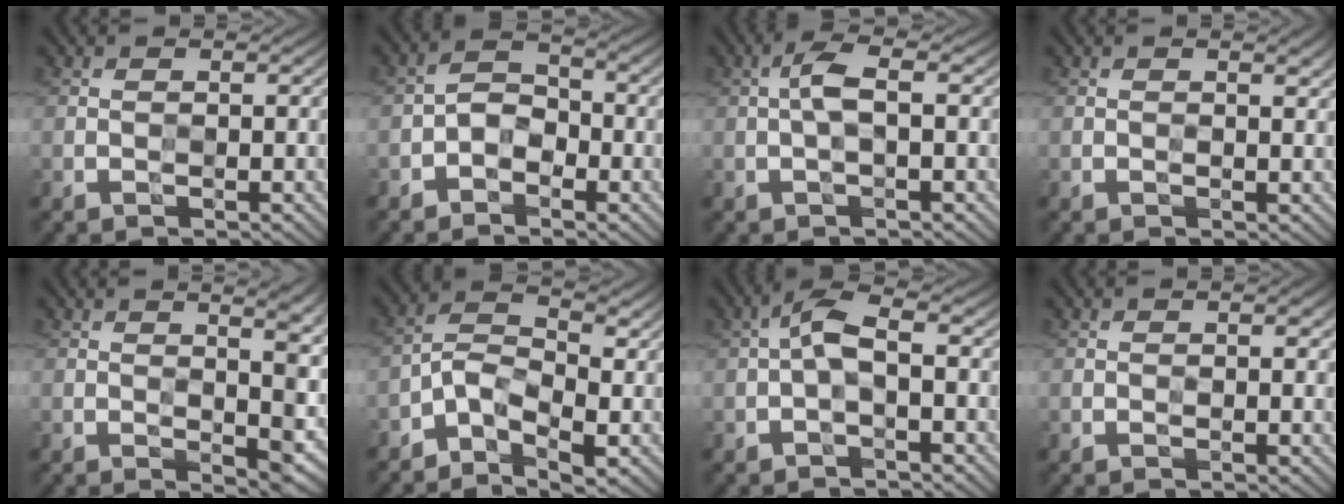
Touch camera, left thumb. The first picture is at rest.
{"total": 3.3, "force": [-1.6, 2.2, 1.9], "torque": [-0.034, 0.010, -0.042]}
{"total": 2.7, "force": [0.2, 0.6, 2.6], "torque": [-0.059, 0.011, -0.003]}
{"total": 1.3, "force": [0.7, 0.1, 1.1], "torque": [-0.020, 0.000, 0.009]}
{"total": 7.9, "force": [2.1, 2.2, 7.3], "torque": [-0.086, 0.001, 0.030]}
{"total": 5.0, "force": [-2.5, 2.3, 3.7], "torque": [-0.072, 0.006, -0.063]}
{"total": 3.4, "force": [-0.3, 1.1, 3.2], "torque": [-0.072, 0.013, -0.015]}
{"total": 1.1, "force": [0.4, 0.2, 1.0], "torque": [-0.017, 0.000, 0.005]}